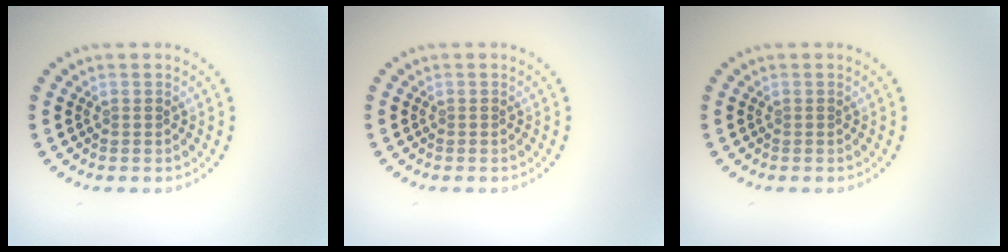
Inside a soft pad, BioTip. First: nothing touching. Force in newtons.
{"total": 0.0}
{"total": 0.0}